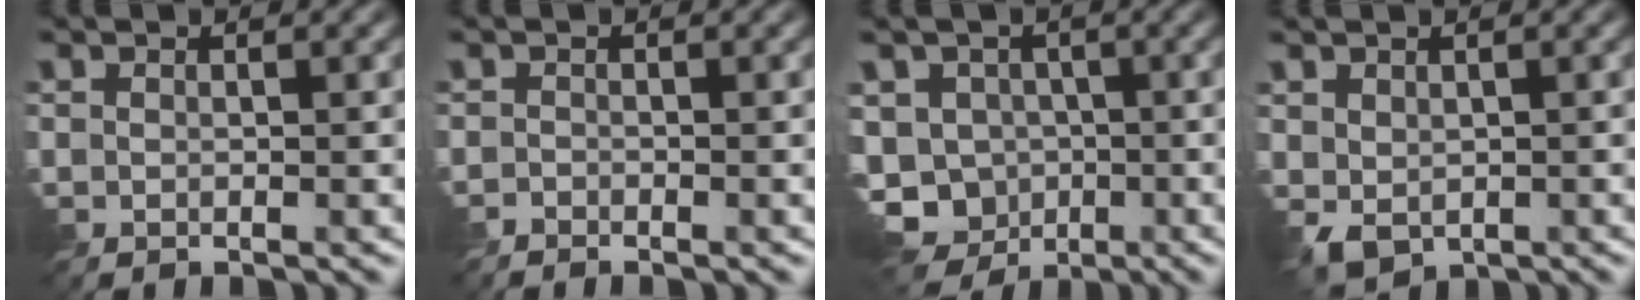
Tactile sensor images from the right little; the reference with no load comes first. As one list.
[{"total": 0.8, "force": [-0.8, 0.3, 0.0], "torque": [0.005, -0.005, -0.020]}, {"total": 10.9, "force": [-5.0, 8.4, 4.7], "torque": [-0.088, -0.018, -0.084]}, {"total": 2.4, "force": [0.2, 1.9, 1.4], "torque": [-0.033, -0.010, 0.003]}]